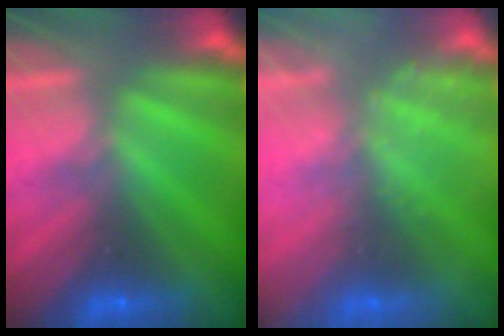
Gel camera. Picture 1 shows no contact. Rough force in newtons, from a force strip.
{"total": 2.4}